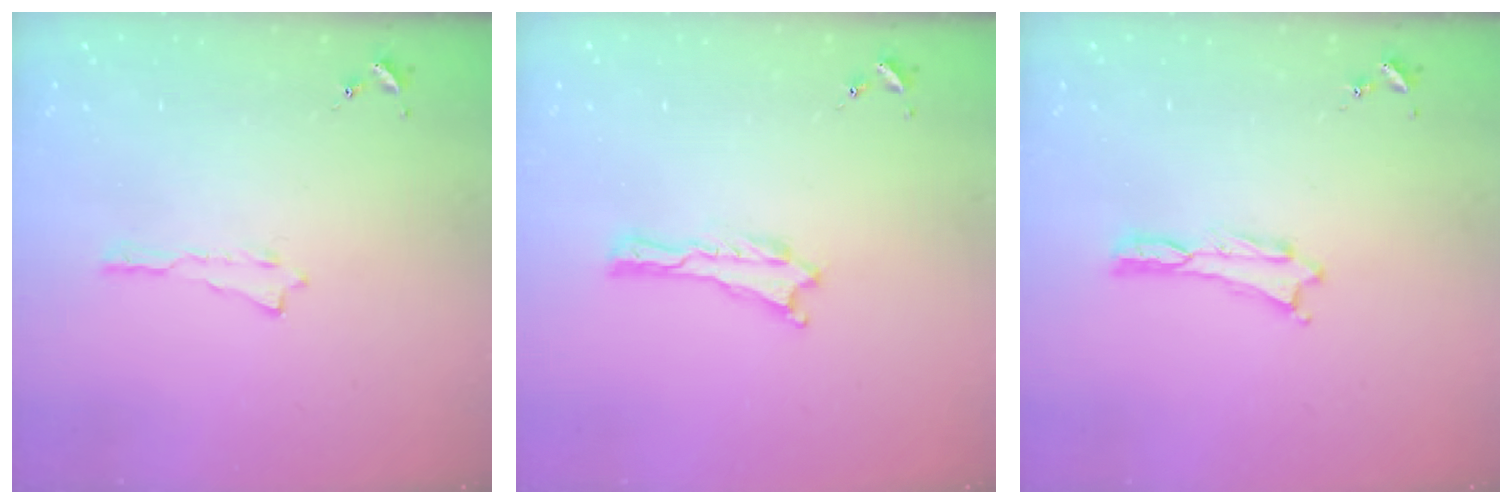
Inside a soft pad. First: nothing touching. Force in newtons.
{"total": 0.0}
{"total": 0.0}